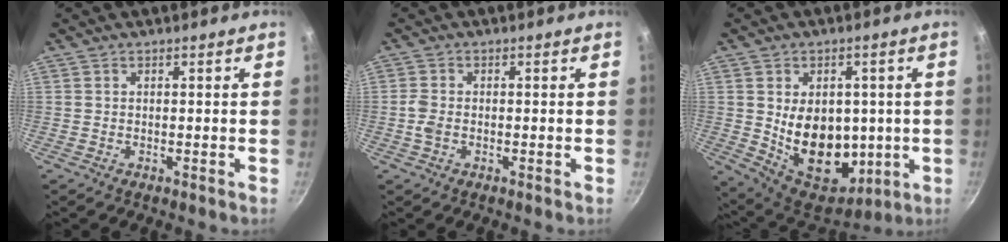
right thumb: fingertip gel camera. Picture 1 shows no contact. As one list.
[{"total": 2.7, "force": [-0.7, 1.8, 1.9], "torque": [-0.045, 0.006, -0.017]}, {"total": 17.3, "force": [-0.1, 12.5, 11.9], "torque": [-0.147, -0.023, 0.027]}]